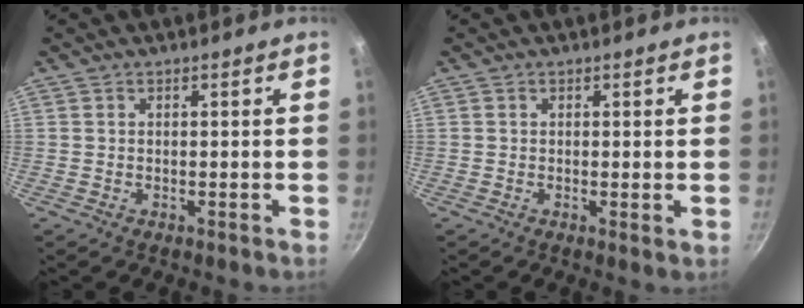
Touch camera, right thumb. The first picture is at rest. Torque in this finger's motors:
{"motor_torque": [-0.52, -0.25, -0.65, 0.09, -0.06]}